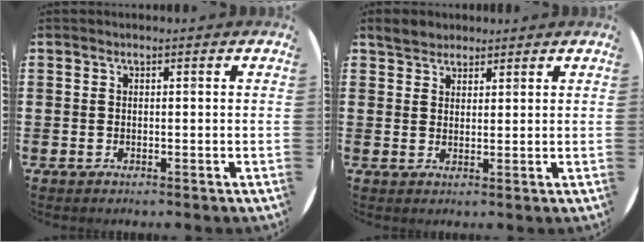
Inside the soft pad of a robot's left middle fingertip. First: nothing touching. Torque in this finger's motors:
{"motor_torque": [0.35, -0.33, 0.04, 0.01]}